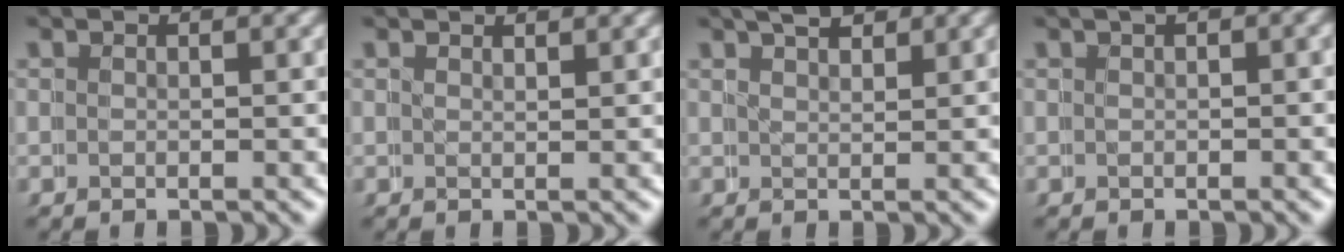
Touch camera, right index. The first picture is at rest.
{"total": 1.1, "force": [0.9, -0.3, -0.6], "torque": [0.002, -0.010, 0.015]}
{"total": 3.2, "force": [2.9, 0.8, 1.1], "torque": [-0.014, -0.003, 0.044]}
{"total": 0.9, "force": [0.3, 0.6, 0.6], "torque": [-0.002, 0.008, 0.000]}